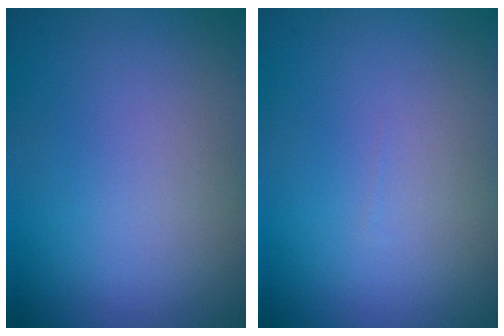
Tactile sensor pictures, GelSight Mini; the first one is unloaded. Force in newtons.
{"total": 0.0}